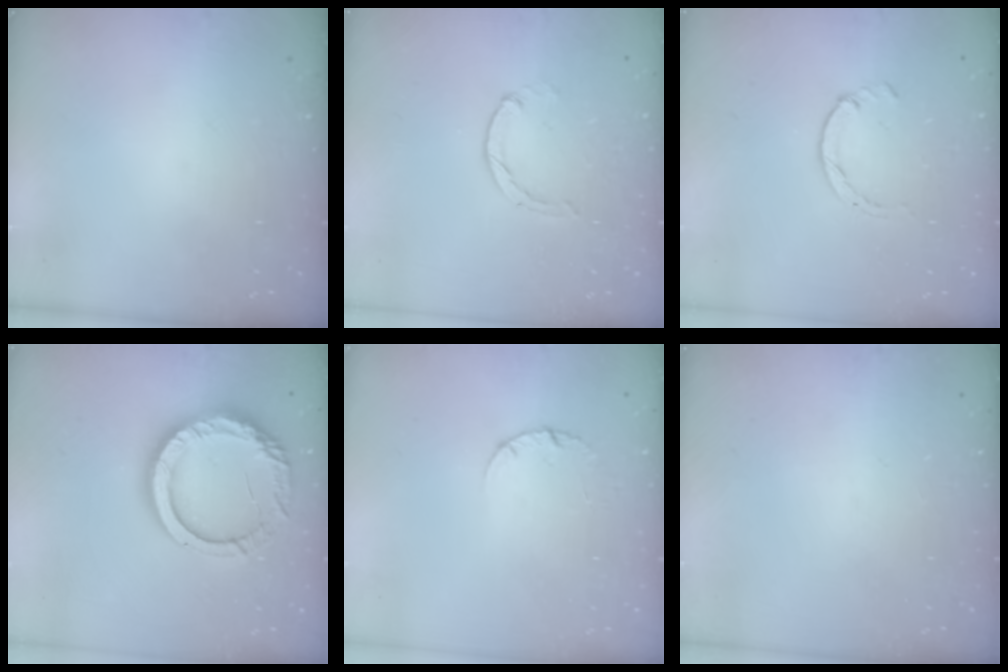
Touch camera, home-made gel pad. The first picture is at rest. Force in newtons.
{"total": 0.8, "press": 0.7, "slide": 0.2}
{"total": 1.7, "press": 1.7, "slide": 0.3}
{"total": 16.9, "press": 16.8, "slide": 1.2}
{"total": 2.6, "press": 2.6, "slide": 0.3}
{"total": 0.0}